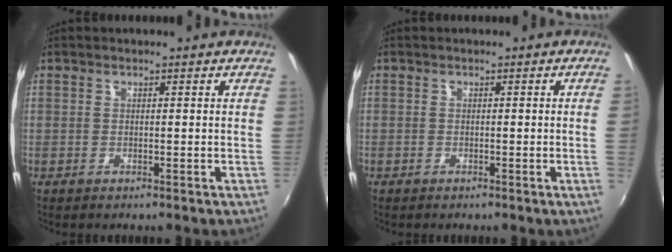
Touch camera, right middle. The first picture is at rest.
{"total": 1.4, "force": [0.0, -0.9, 1.0], "torque": [-0.009, -0.011, 0.001]}